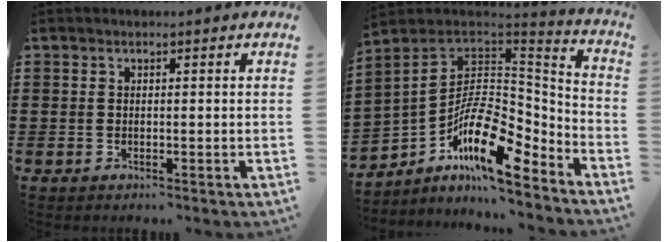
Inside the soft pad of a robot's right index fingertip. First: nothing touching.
{"total": 13.4, "force": [-6.4, 6.0, 10.1], "torque": [-0.180, 0.001, -0.127]}